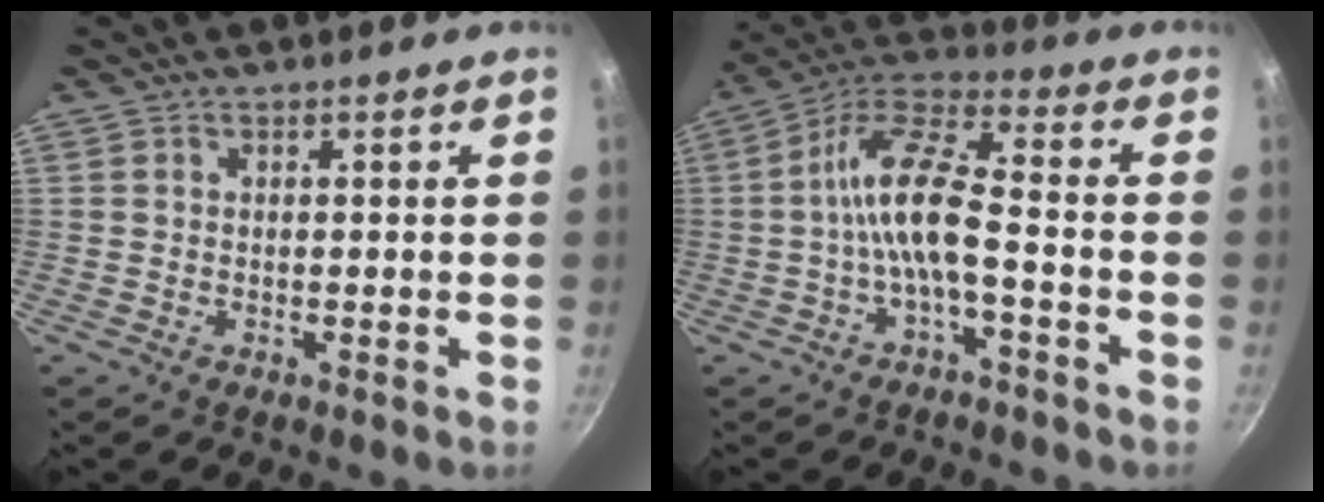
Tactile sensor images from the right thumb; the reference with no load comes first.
{"total": 11.1, "force": [-2.9, 3.9, 10.0], "torque": [-0.203, 0.046, -0.062]}